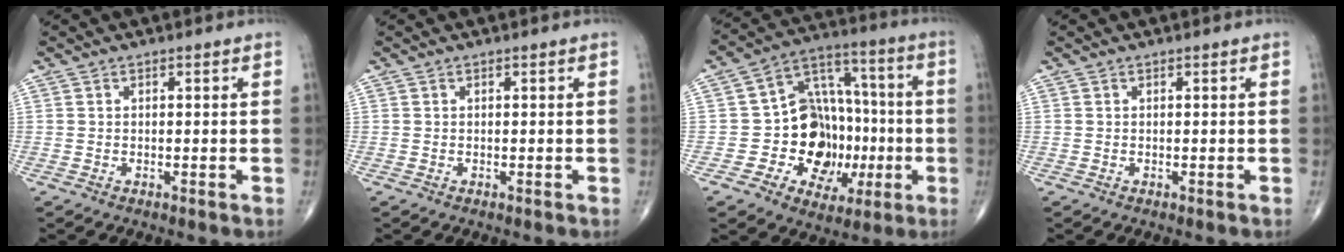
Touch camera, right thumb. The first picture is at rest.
{"total": 0.0}
{"total": 17.9, "force": [-3.1, 13.7, 11.2], "torque": [-0.110, 0.040, -0.043]}
{"total": 0.0}